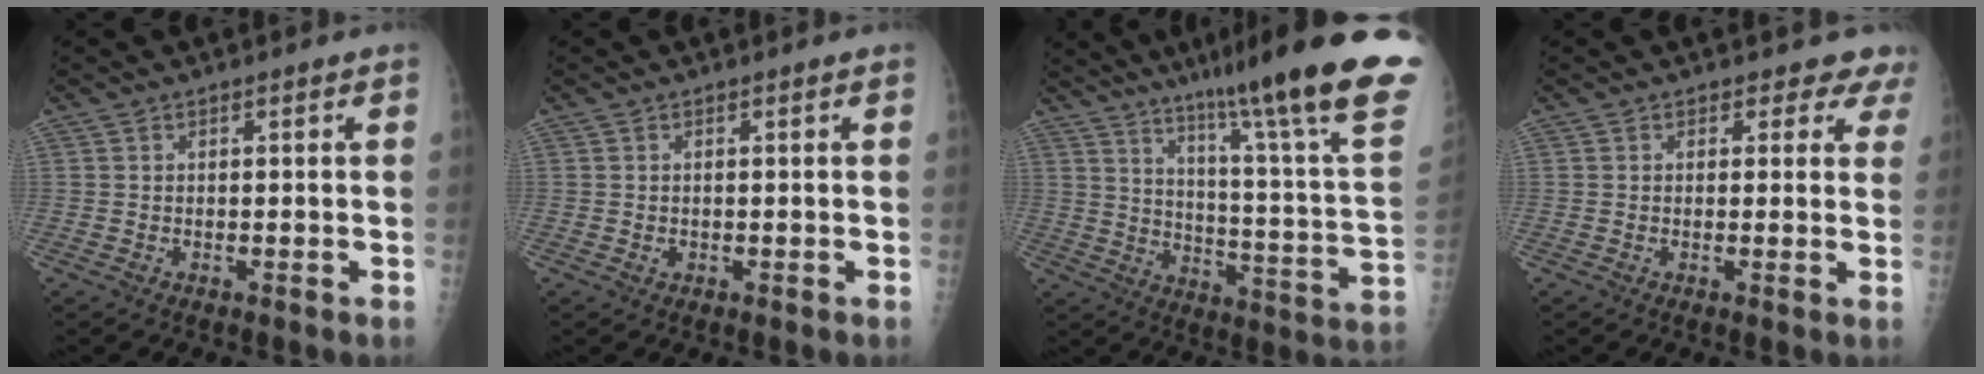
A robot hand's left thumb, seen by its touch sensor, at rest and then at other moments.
{"total": 0.6, "force": [0.0, 0.5, 0.3], "torque": [-0.001, 0.000, -0.001]}
{"total": 28.6, "force": [19.6, 2.0, 20.7], "torque": [-0.255, -0.092, 0.277]}
{"total": 3.8, "force": [3.2, 2.1, -0.1], "torque": [0.039, -0.015, 0.011]}